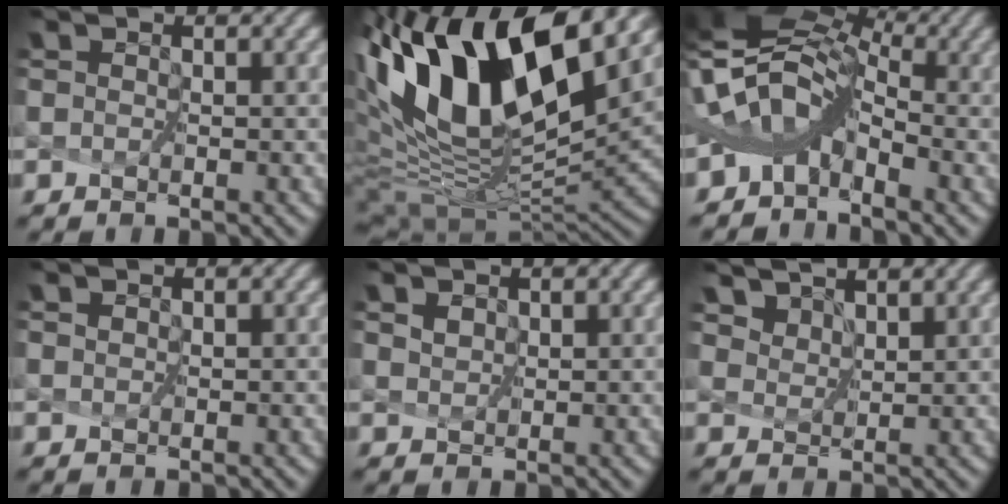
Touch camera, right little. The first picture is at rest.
{"total": 15.0, "force": [5.8, 6.2, 12.3], "torque": [-0.240, 0.012, 0.115]}
{"total": 5.1, "force": [-1.8, 3.1, 3.6], "torque": [-0.050, 0.013, -0.039]}
{"total": 0.7, "force": [0.3, 0.5, 0.4], "torque": [-0.006, 0.006, 0.004]}
{"total": 3.0, "force": [2.1, 1.7, 1.3], "torque": [-0.039, 0.004, 0.036]}
{"total": 5.2, "force": [4.6, 2.0, 1.4], "torque": [-0.072, -0.012, 0.095]}